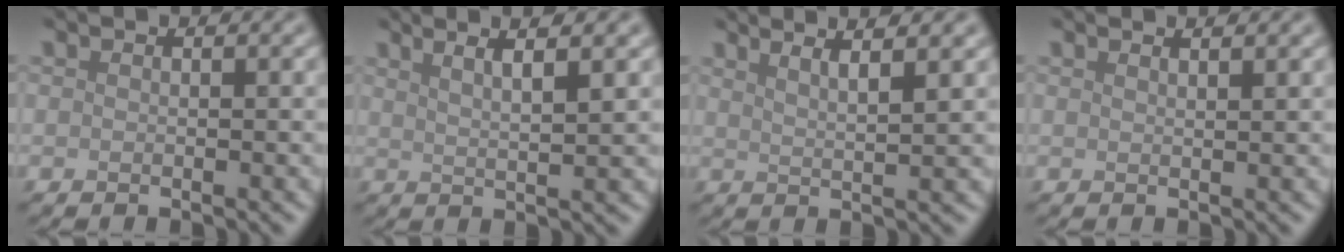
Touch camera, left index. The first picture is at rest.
{"total": 4.6, "force": [2.6, 1.0, 3.7], "torque": [-0.042, 0.014, 0.024]}
{"total": 4.4, "force": [2.9, 1.0, 3.2], "torque": [-0.033, 0.017, 0.022]}
{"total": 1.6, "force": [1.2, 0.5, 0.9], "torque": [0.000, 0.003, 0.002]}